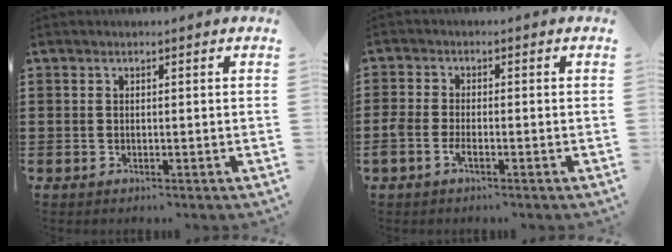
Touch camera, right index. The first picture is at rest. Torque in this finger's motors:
{"motor_torque": [1.11, 1.02, 0.32, 0.03]}